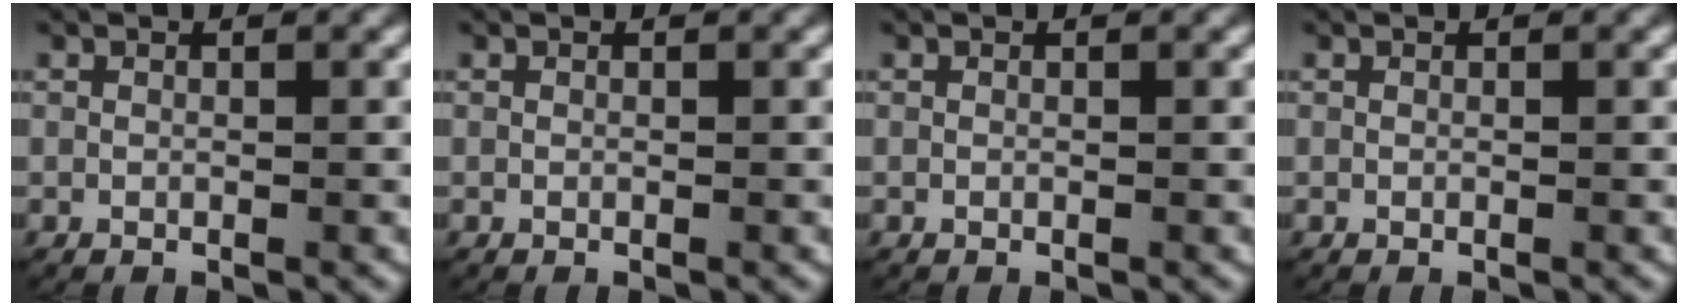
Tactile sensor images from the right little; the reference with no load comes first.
{"total": 0.0}
{"total": 0.0}
{"total": 0.0}